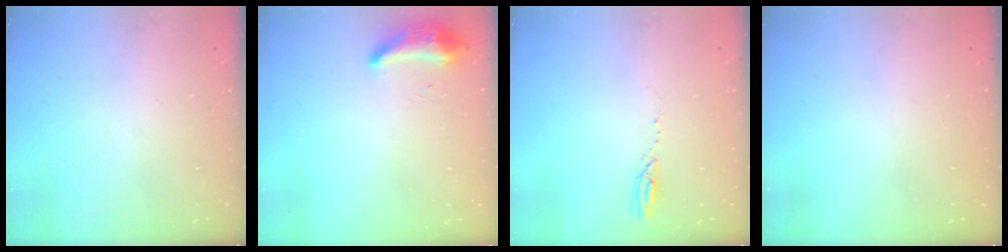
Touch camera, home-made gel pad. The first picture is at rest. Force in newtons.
{"total": 8.4, "press": 8.3, "slide": 1.6}
{"total": 2.5, "press": 2.5, "slide": 0.2}
{"total": 0.0}